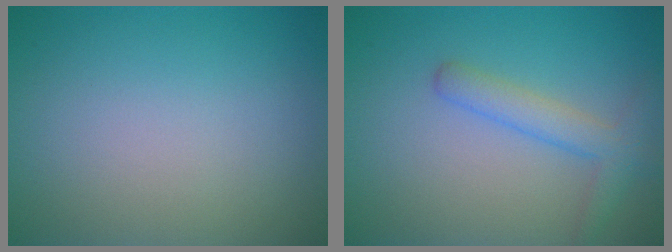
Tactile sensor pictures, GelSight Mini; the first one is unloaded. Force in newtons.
{"total": 2.9, "press": 2.9, "slide": 0.2}